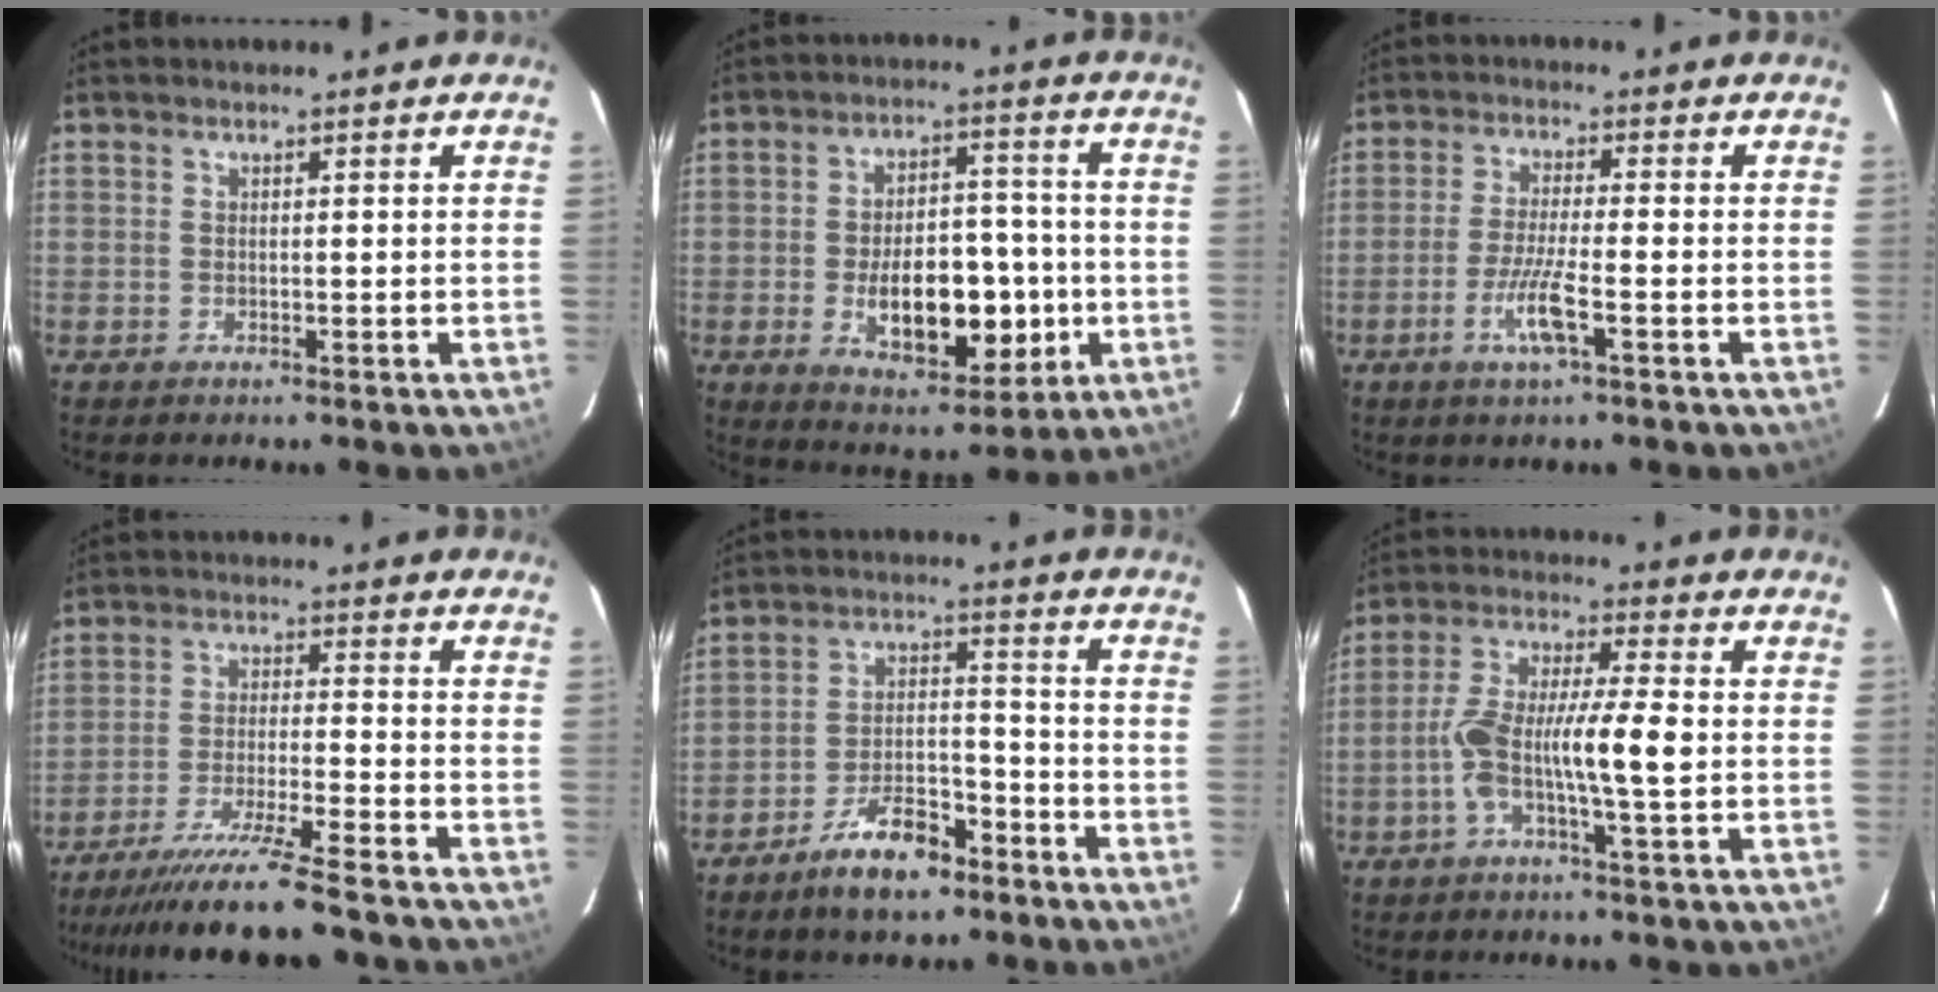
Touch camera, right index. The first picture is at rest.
{"total": 13.7, "force": [-2.9, 6.6, 11.6], "torque": [-0.184, 0.010, -0.034]}
{"total": 5.9, "force": [-2.4, 0.1, 5.3], "torque": [-0.105, -0.009, -0.047]}
{"total": 13.4, "force": [-11.4, -1.0, 7.0], "torque": [-0.112, -0.035, -0.185]}
{"total": 9.2, "force": [-6.5, 3.4, 5.6], "torque": [-0.106, 0.006, -0.115]}
{"total": 10.4, "force": [-1.8, 0.8, 10.3], "torque": [-0.198, 0.014, -0.041]}